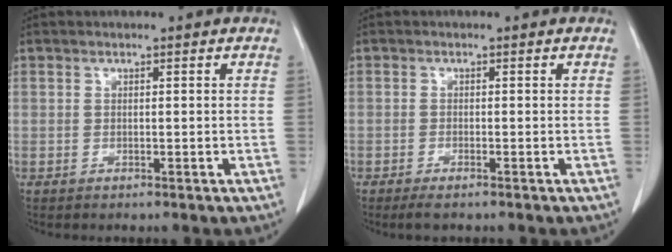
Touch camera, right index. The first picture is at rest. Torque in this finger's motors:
{"motor_torque": [0.20, -0.16, 0.03, 0.02]}